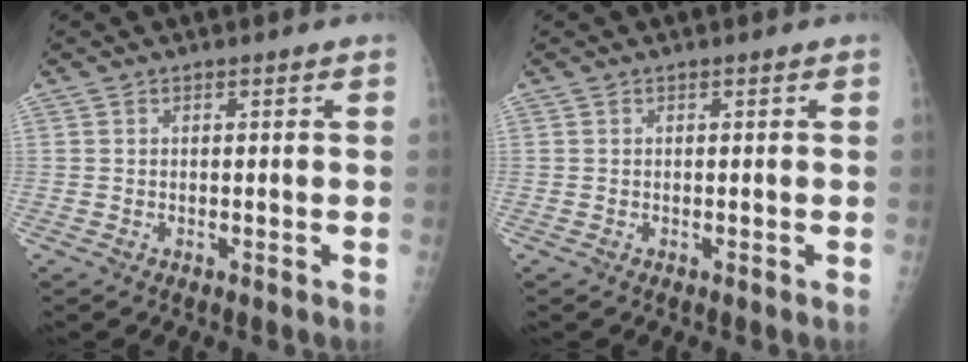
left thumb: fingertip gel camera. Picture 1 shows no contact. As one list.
[{"total": 0.0}]